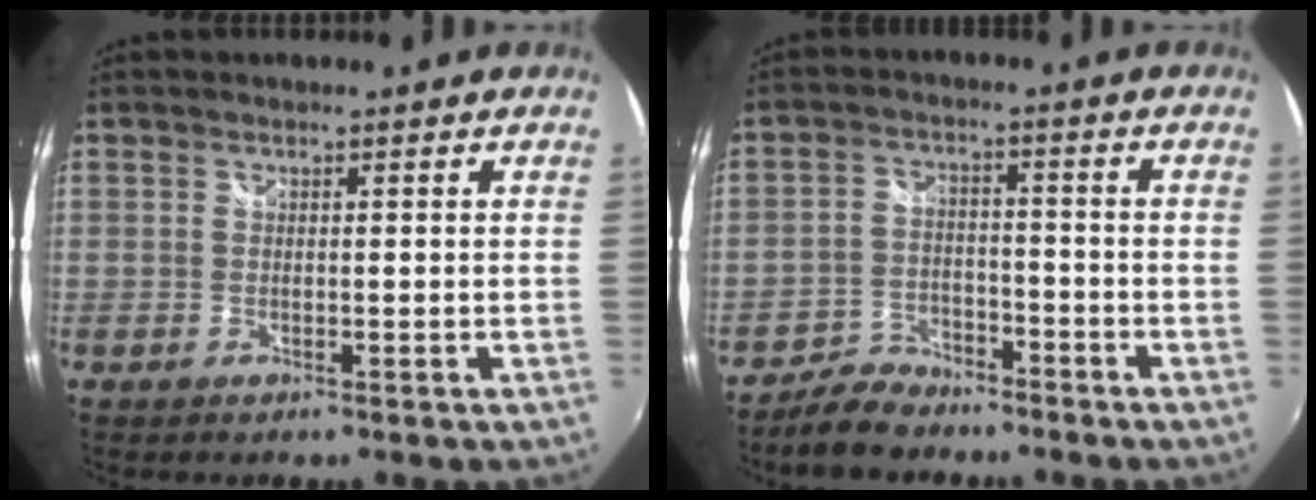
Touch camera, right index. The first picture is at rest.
{"total": 6.8, "force": [-5.7, 3.1, 2.0], "torque": [-0.061, 0.011, -0.098]}